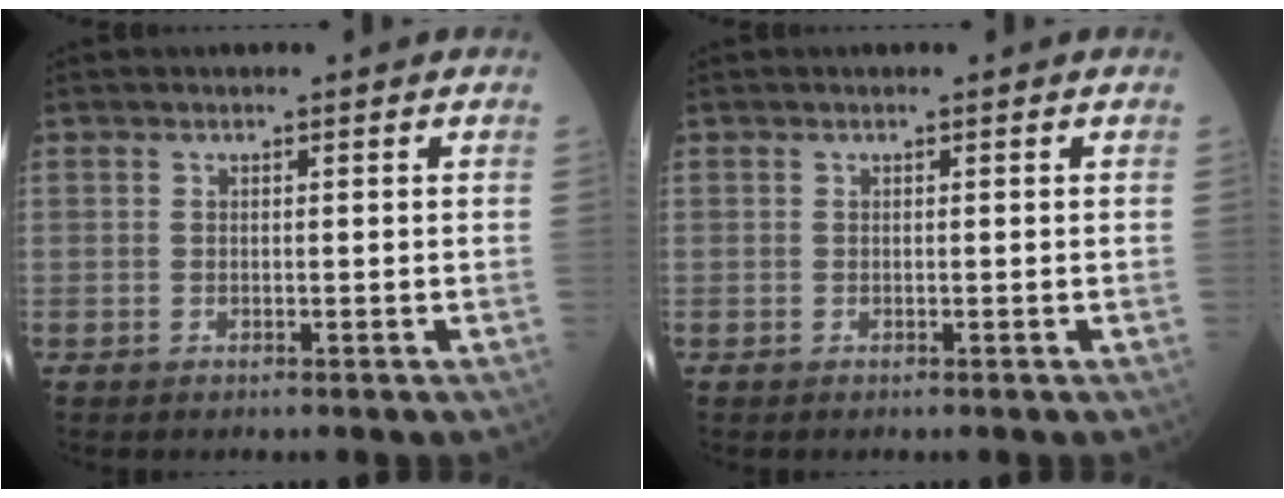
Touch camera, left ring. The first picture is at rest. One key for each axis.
{"total": 0.0}